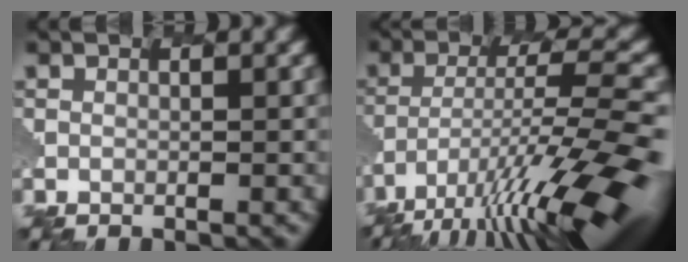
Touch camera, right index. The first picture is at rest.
{"total": 12.3, "force": [-7.1, 2.3, 9.7], "torque": [-0.190, 0.001, -0.120]}